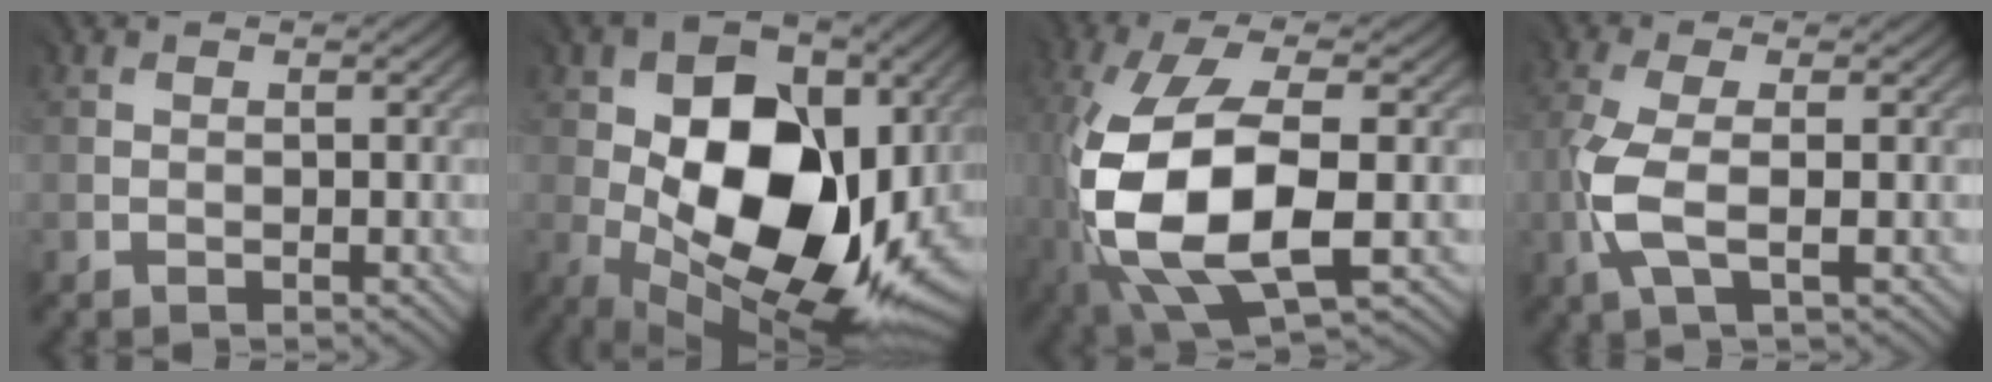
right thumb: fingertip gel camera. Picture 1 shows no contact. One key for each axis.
{"total": 17.6, "fx": -0.2, "fy": 10.9, "fz": 13.8, "tx": -0.236, "ty": -0.015, "tz": -0.007}
{"total": 14.4, "fx": -2.9, "fy": 6.6, "fz": 12.4, "tx": -0.291, "ty": -0.016, "tz": -0.053}
{"total": 4.8, "fx": -1.2, "fy": 1.6, "fz": 4.4, "tx": -0.115, "ty": 0.002, "tz": -0.027}